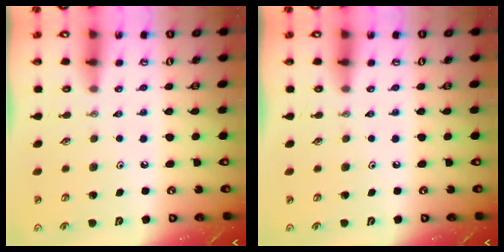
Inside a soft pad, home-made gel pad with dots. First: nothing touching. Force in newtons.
{"total": 0.0}